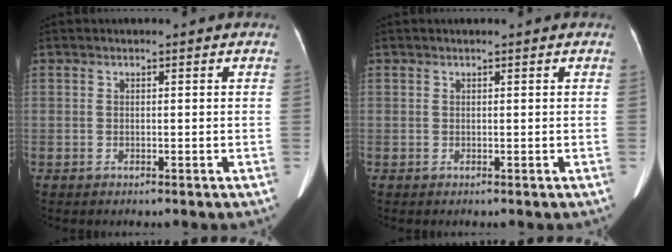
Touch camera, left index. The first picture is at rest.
{"total": 0.0}